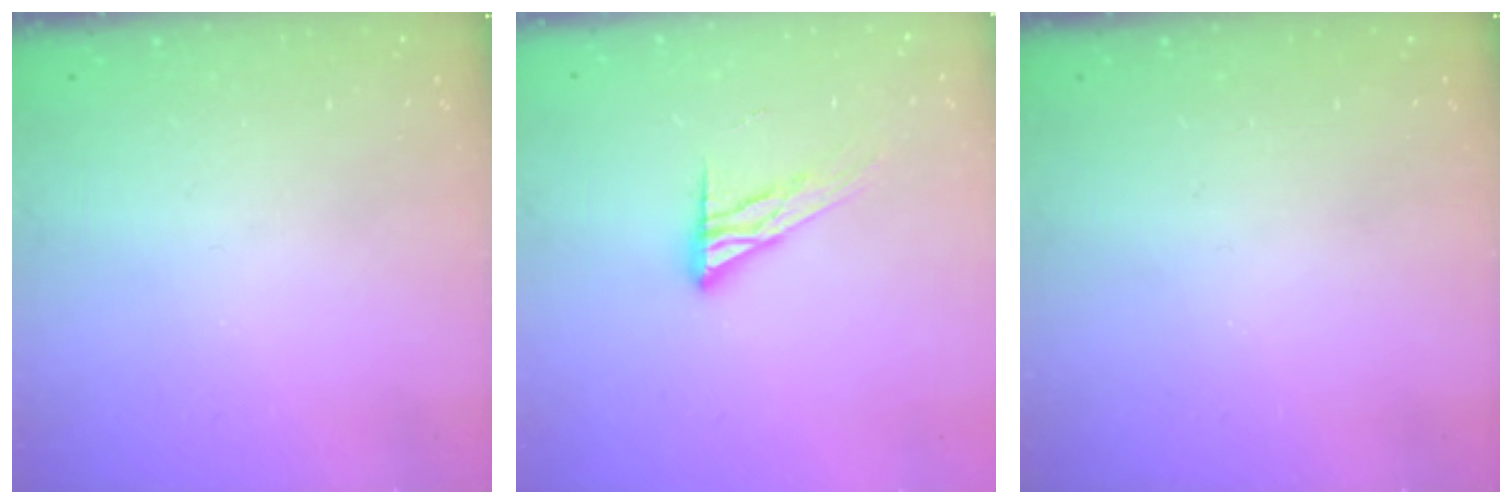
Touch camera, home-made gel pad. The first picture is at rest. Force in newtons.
{"total": 11.1, "press": 11.1, "slide": 0.9}
{"total": 0.0}